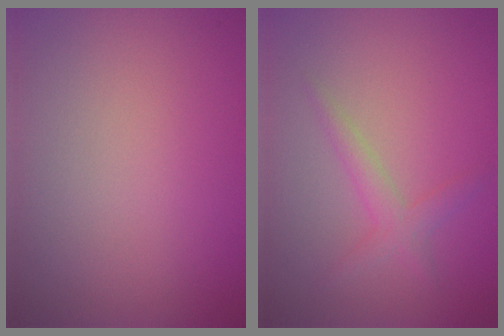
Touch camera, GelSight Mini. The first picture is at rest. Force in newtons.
{"total": 1.9, "press": 1.9, "slide": 0.1}